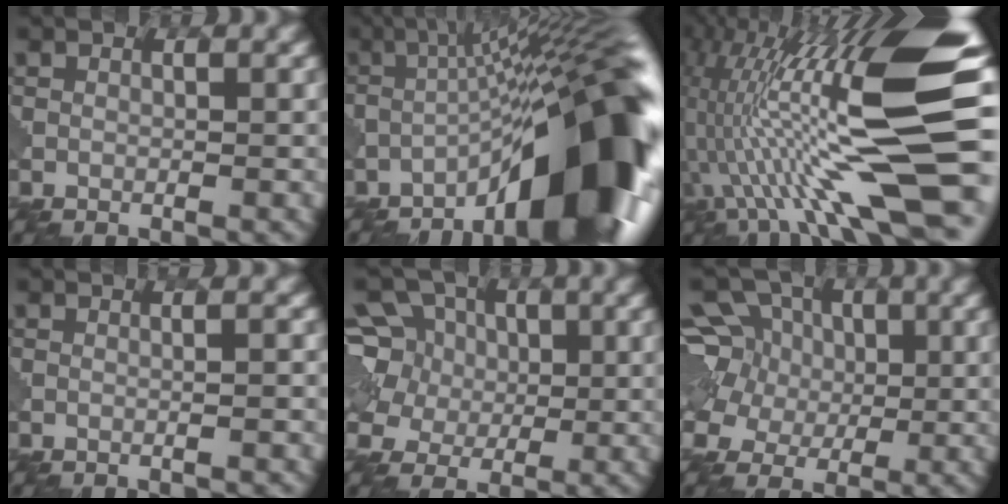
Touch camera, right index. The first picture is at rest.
{"total": 13.9, "force": [-6.7, 2.9, 11.8], "torque": [-0.168, 0.014, -0.095]}
{"total": 14.3, "force": [1.2, 3.0, 13.9], "torque": [-0.261, 0.015, 0.039]}
{"total": 1.2, "force": [-0.1, 0.3, 1.1], "torque": [-0.005, 0.006, -0.014]}
{"total": 8.2, "force": [3.1, 6.8, 3.4], "torque": [-0.071, 0.028, 0.033]}
{"total": 9.9, "force": [3.7, 8.0, 4.4], "torque": [-0.097, 0.037, 0.039]}